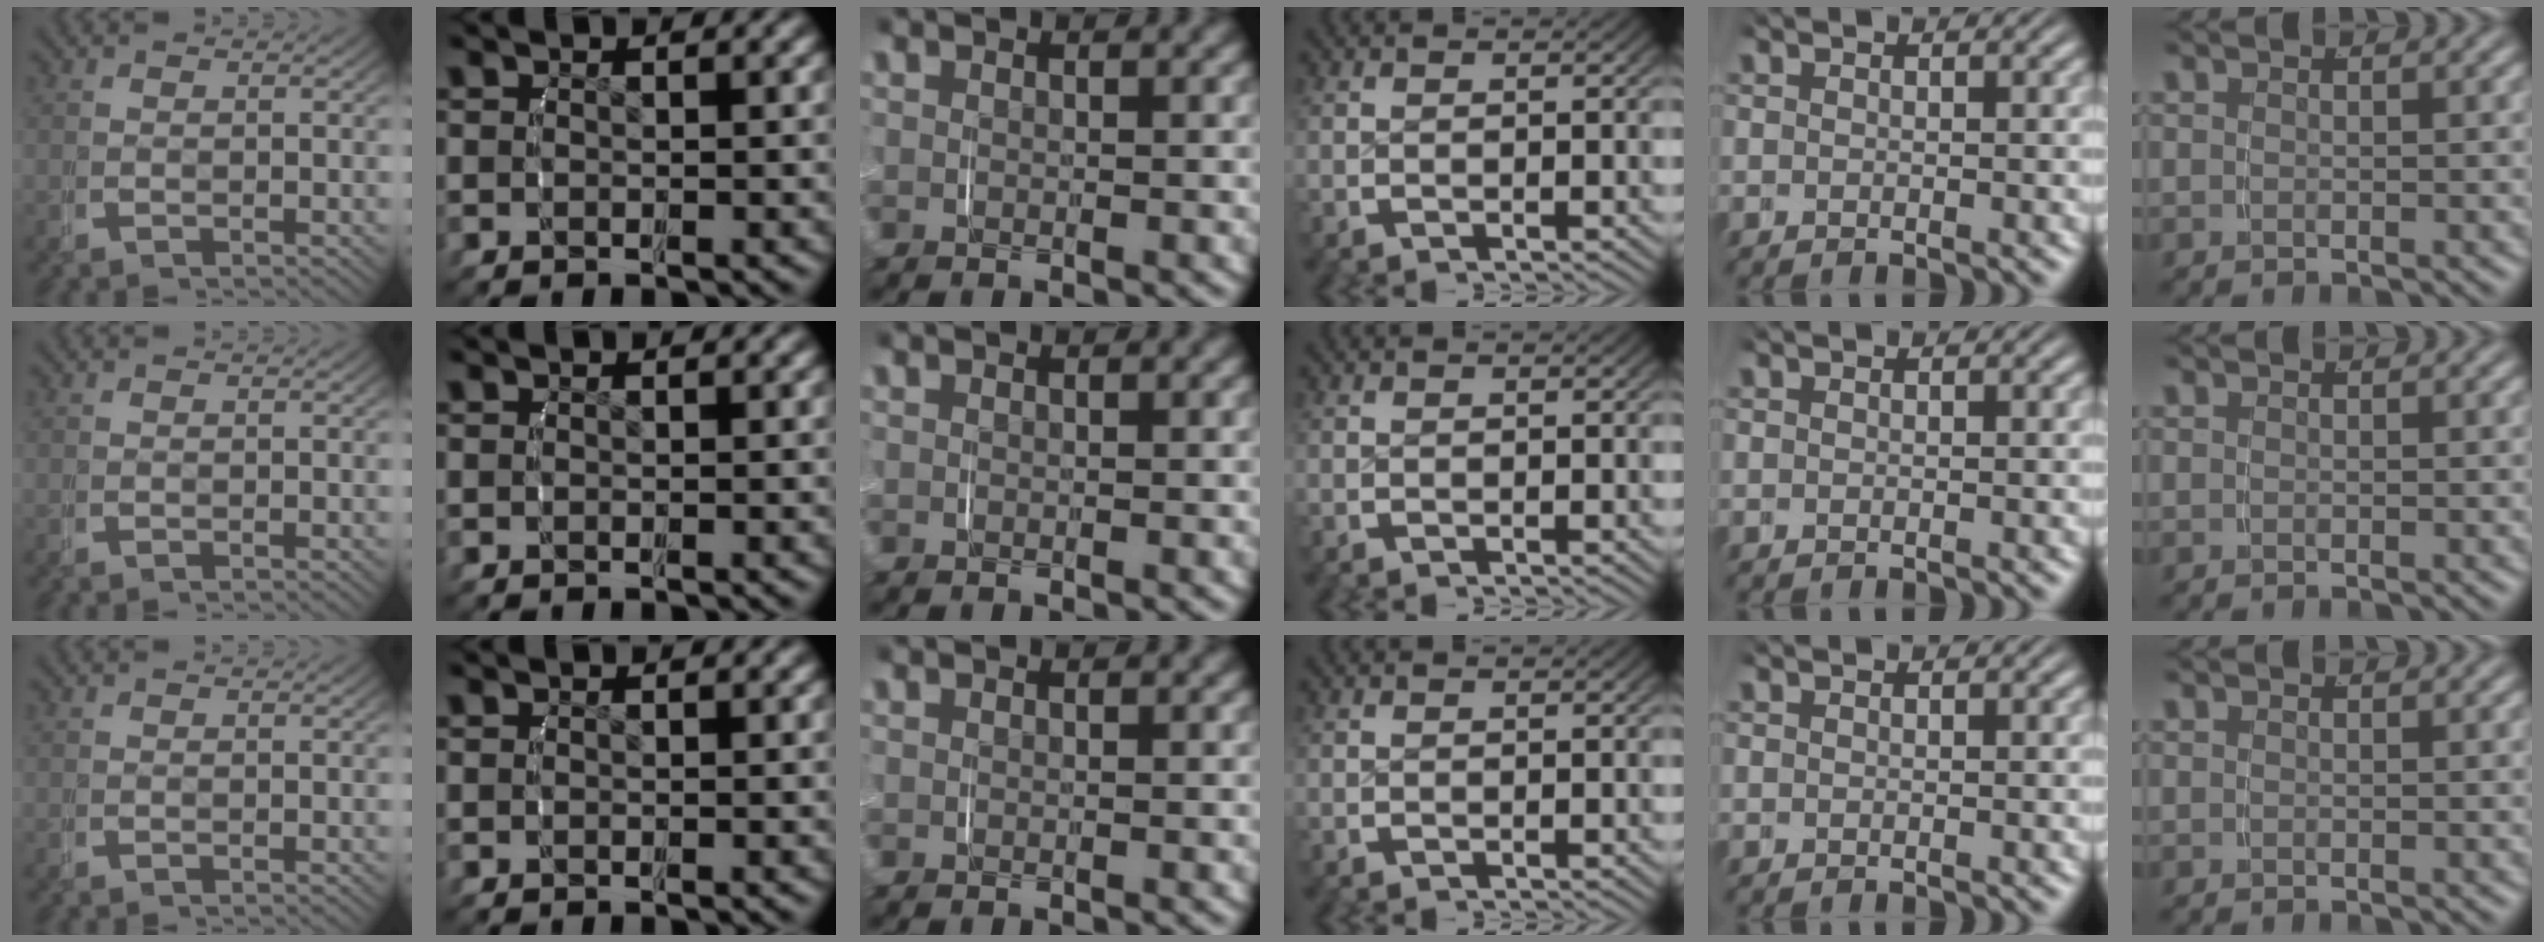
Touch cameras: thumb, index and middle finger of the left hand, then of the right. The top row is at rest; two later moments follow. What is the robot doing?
{"motion": "grasp_and_lifting", "object": "router"}